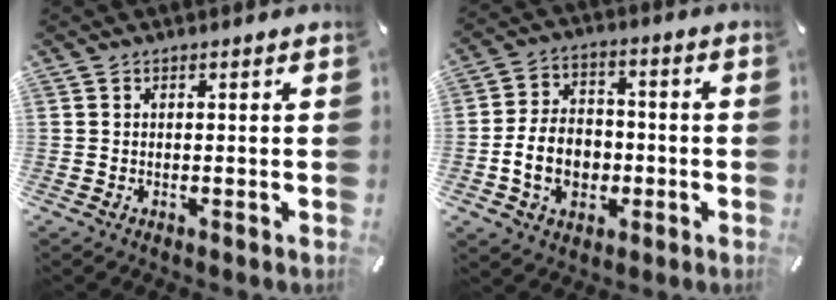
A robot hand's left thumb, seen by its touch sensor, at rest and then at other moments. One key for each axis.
{"total": 10.7, "fx": -2.7, "fy": 8.3, "fz": 6.2, "tx": -0.138, "ty": 0.015, "tz": -0.049}